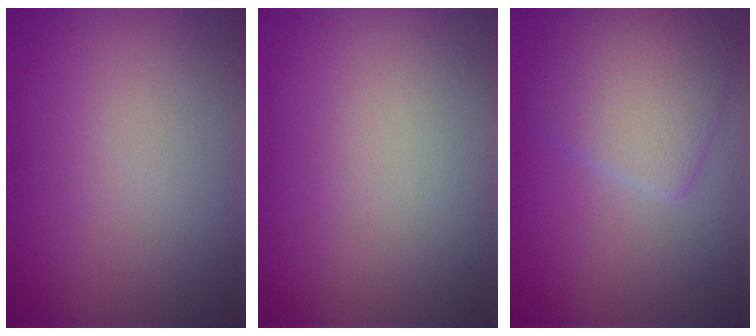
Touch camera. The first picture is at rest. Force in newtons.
{"total": 0.0}
{"total": 4.7, "press": 4.7, "slide": 0.2}